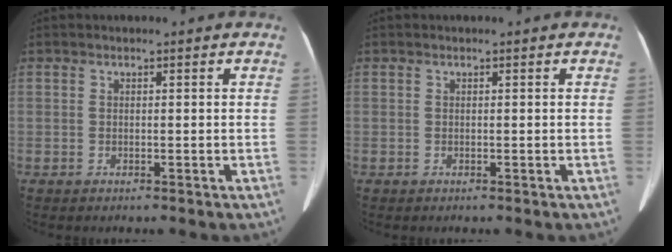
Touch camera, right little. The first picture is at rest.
{"total": 0.0}